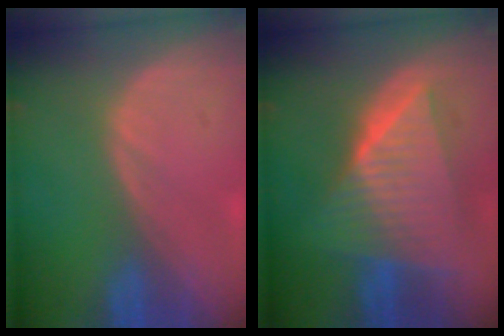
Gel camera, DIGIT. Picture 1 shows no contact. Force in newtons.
{"total": 9.7, "press": 9.7, "slide": 0.7}